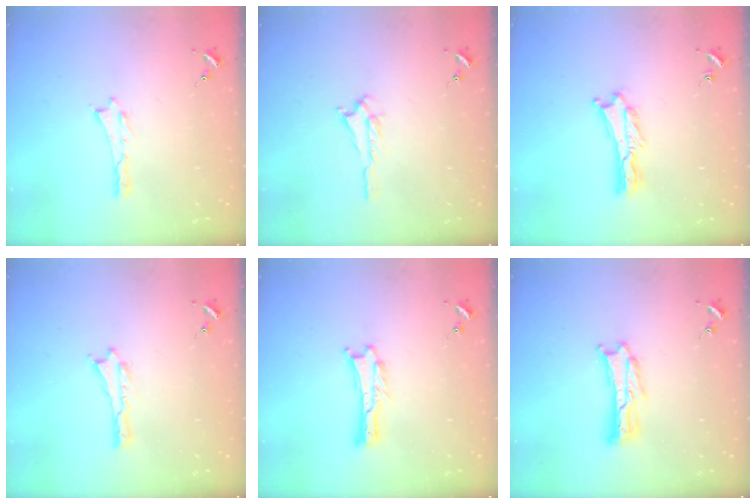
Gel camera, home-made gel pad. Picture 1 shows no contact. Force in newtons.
{"total": 0.7, "press": 0.7, "slide": 0.2}
{"total": 1.2, "press": 1.1, "slide": 0.3}
{"total": 0.0}
{"total": 0.0}
{"total": 2.8, "press": 2.7, "slide": 0.4}